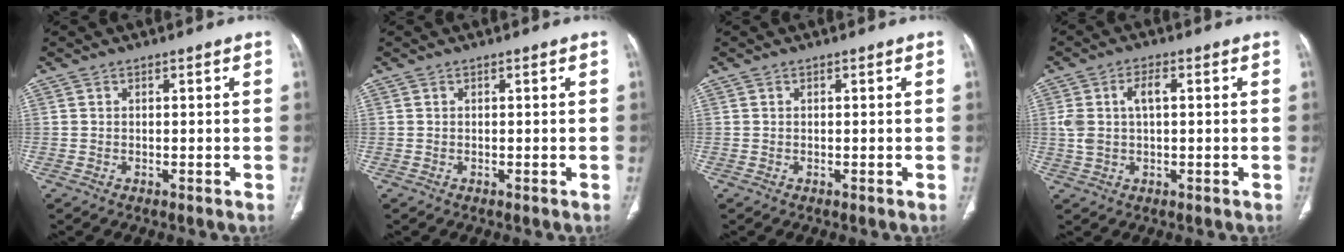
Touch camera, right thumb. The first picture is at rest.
{"total": 0.0}
{"total": 0.0}
{"total": 5.8, "force": [1.0, 2.9, 4.9], "torque": [-0.113, 0.016, 0.021]}